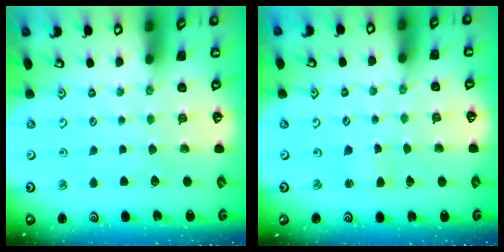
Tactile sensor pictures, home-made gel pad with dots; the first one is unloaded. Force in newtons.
{"total": 2.1, "press": 2.1, "slide": 0.3}